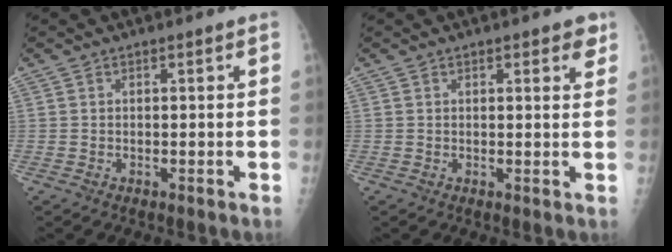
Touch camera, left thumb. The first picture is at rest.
{"total": 3.0, "force": [1.8, 1.2, 2.0], "torque": [-0.007, -0.006, 0.018]}